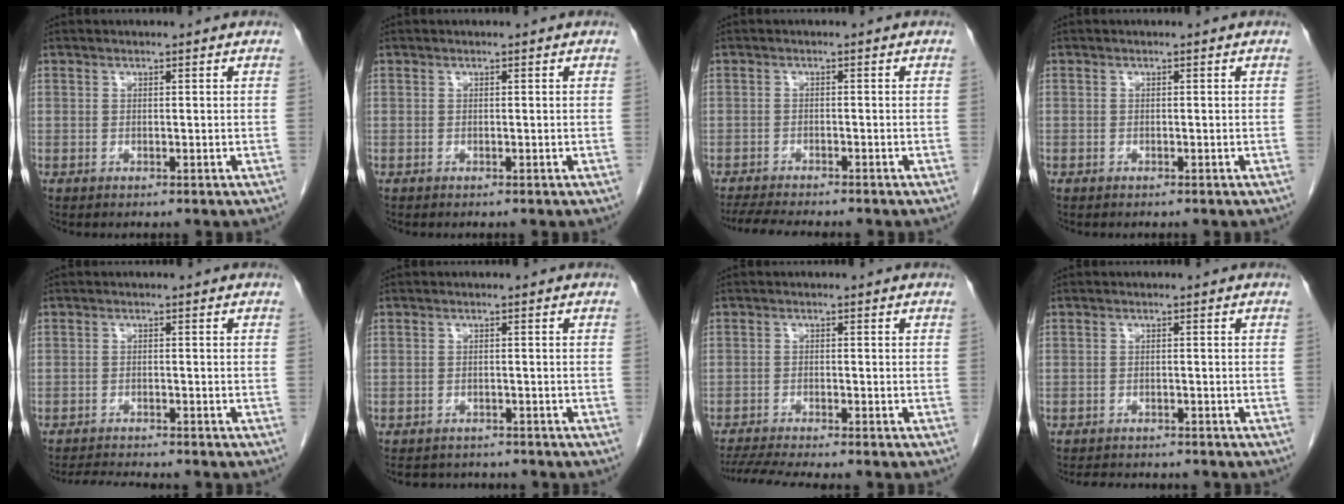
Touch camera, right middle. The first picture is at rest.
{"total": 0.0}
{"total": 7.4, "force": [-6.6, 0.6, 3.2], "torque": [-0.049, -0.016, -0.104]}
{"total": 0.0}
{"total": 4.6, "force": [-4.5, 0.0, 1.3], "torque": [-0.022, -0.015, -0.072]}
{"total": 6.0, "force": [-5.6, 2.0, 1.0], "torque": [-0.012, -0.001, -0.073]}
{"total": 7.0, "force": [-6.3, -0.7, 3.1], "torque": [-0.048, -0.017, -0.105]}
{"total": 5.6, "force": [-5.1, 1.5, 1.6], "torque": [-0.021, -0.004, -0.070]}